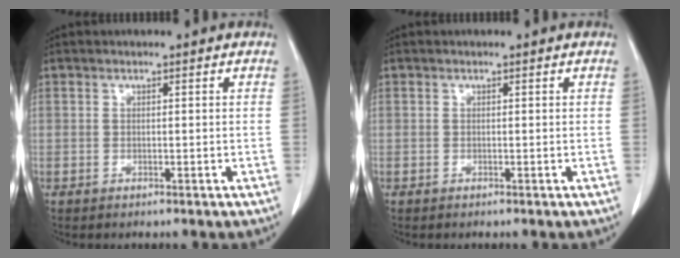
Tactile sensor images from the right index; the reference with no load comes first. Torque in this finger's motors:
{"motor_torque": [0.02, -0.07, 0.00, 0.01]}